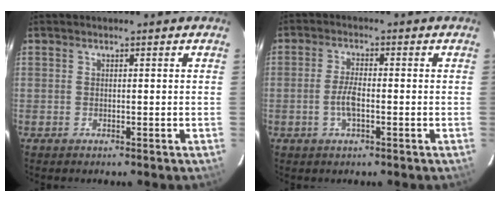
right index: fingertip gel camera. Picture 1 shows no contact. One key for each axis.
{"total": 3.9, "fx": -1.2, "fy": 1.2, "fz": 3.6, "tx": -0.076, "ty": 0.001, "tz": -0.025}